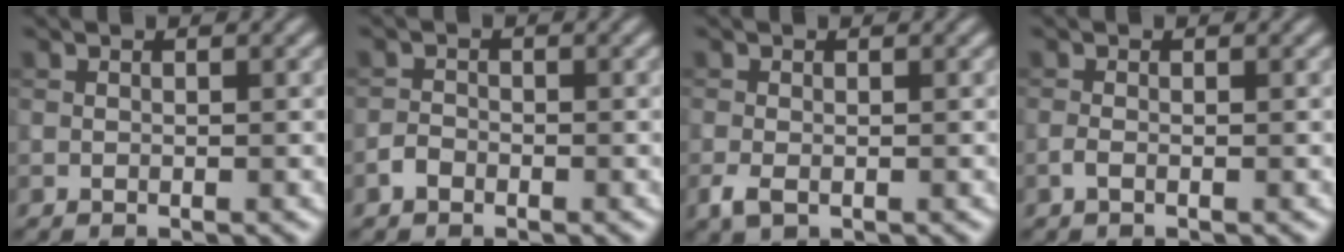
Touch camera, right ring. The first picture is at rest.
{"total": 1.1, "force": [-0.8, 0.7, 0.4], "torque": [-0.004, 0.004, -0.019]}
{"total": 1.7, "force": [-0.6, 0.9, 1.2], "torque": [-0.030, -0.008, -0.012]}
{"total": 0.7, "force": [-0.4, 0.2, 0.6], "torque": [-0.017, 0.000, -0.010]}